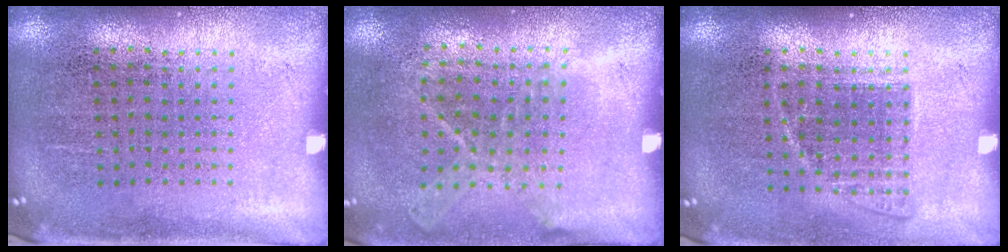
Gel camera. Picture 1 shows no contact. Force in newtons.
{"total": 1.1, "press": 0.9, "slide": 0.7}
{"total": 1.0, "press": 0.9, "slide": 0.4}